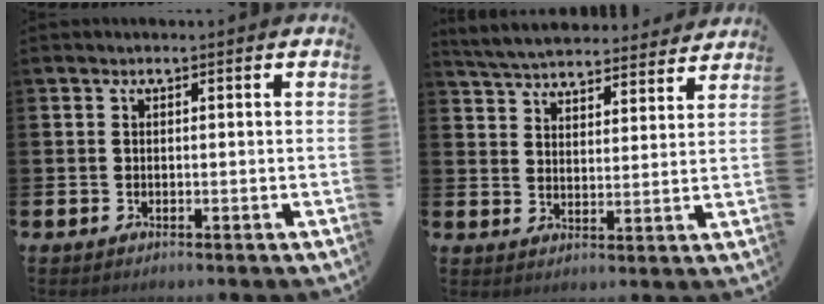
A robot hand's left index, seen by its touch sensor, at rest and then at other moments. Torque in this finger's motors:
{"motor_torque": [1.11, -1.02, 0.39, 0.13]}